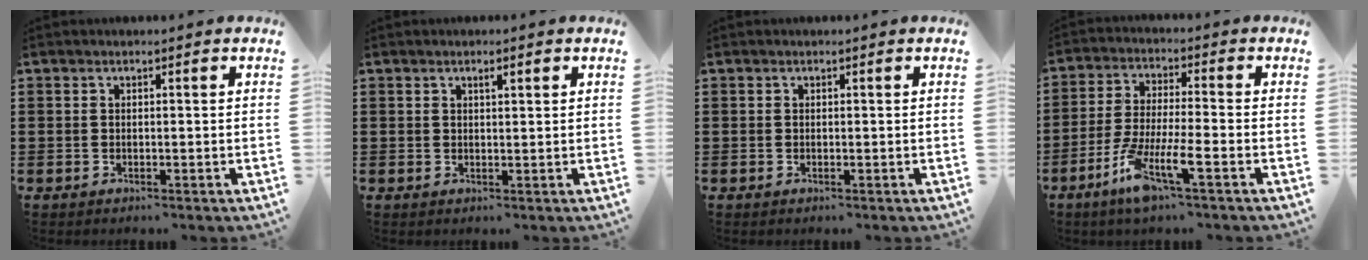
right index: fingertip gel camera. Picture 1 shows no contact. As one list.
[{"total": 1.3, "force": [0.6, 0.3, 1.1], "torque": [-0.015, 0.000, 0.007]}, {"total": 0.0}, {"total": 8.3, "force": [-4.8, 0.9, 6.7], "torque": [-0.150, -0.014, -0.094]}]